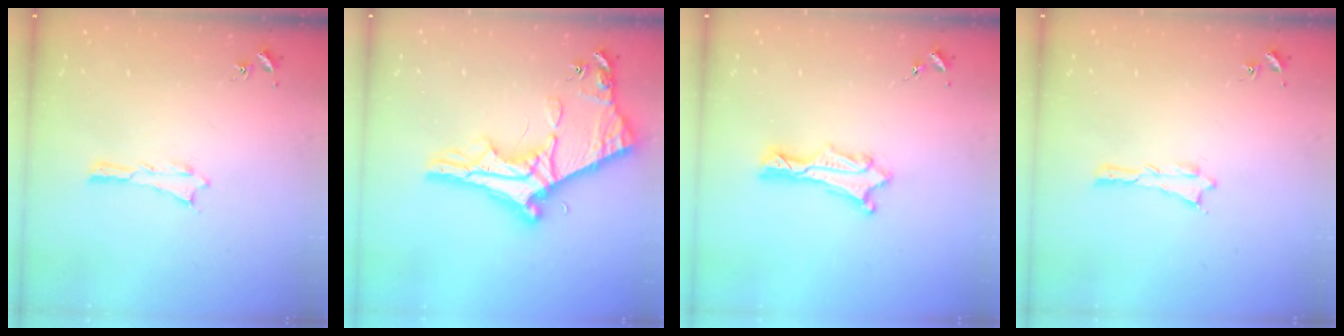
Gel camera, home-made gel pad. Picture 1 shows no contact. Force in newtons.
{"total": 11.2, "press": 11.1, "slide": 1.1}
{"total": 1.3, "press": 1.3, "slide": 0.1}
{"total": 0.0}